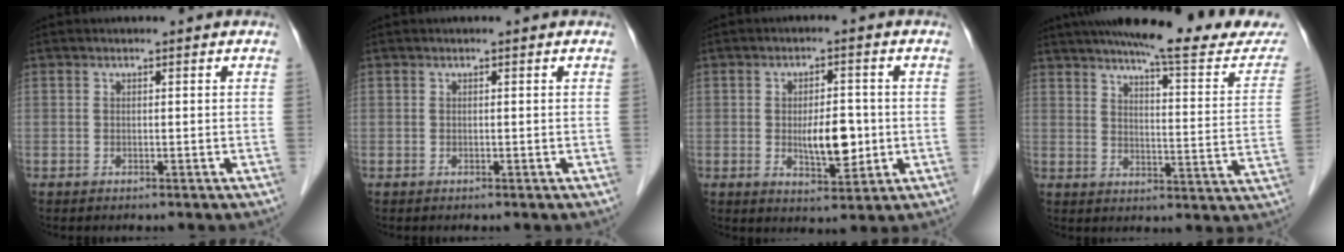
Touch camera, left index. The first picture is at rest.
{"total": 0.0}
{"total": 6.5, "force": [-0.7, 2.4, 6.0], "torque": [-0.096, -0.010, -0.007]}
{"total": 20.3, "force": [17.8, 2.1, 9.6], "torque": [-0.125, -0.035, 0.221]}